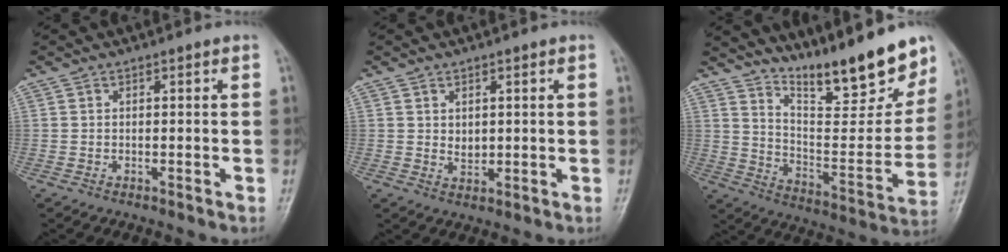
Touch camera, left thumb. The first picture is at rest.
{"total": 2.2, "force": [0.7, 1.7, 1.3], "torque": [-0.014, -0.008, 0.016]}
{"total": 19.9, "force": [15.9, 4.5, 11.0], "torque": [-0.128, -0.108, 0.251]}